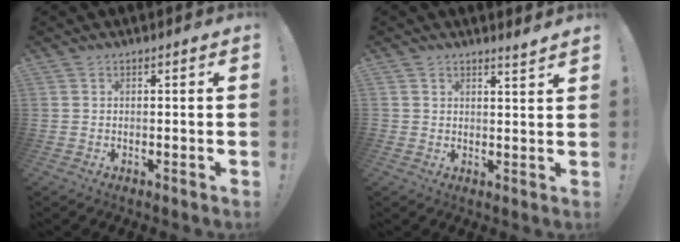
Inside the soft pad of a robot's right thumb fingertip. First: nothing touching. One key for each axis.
{"total": 2.7, "fx": 2.5, "fy": 0.7, "fz": 0.5, "tx": -0.003, "ty": -0.021, "tz": 0.046}